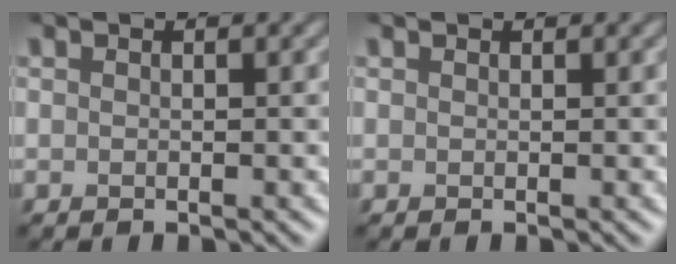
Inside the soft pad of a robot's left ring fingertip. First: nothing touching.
{"total": 0.0}